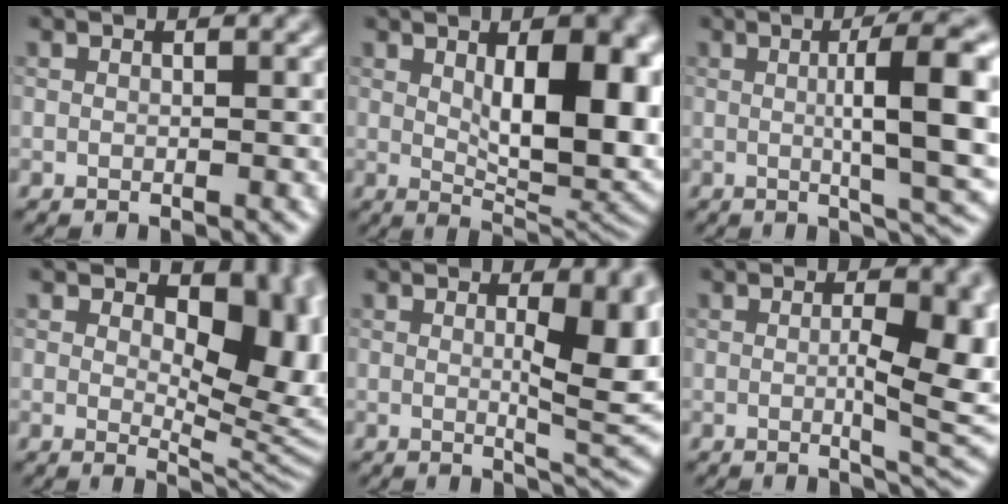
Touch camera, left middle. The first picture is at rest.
{"total": 11.3, "force": [1.9, 4.7, 10.1], "torque": [-0.126, -0.007, 0.037]}
{"total": 9.3, "force": [0.6, 1.9, 9.1], "torque": [-0.116, 0.006, 0.010]}
{"total": 9.9, "force": [2.5, 5.4, 7.9], "torque": [-0.105, -0.015, 0.041]}
{"total": 6.7, "force": [0.7, 1.8, 6.5], "torque": [-0.082, -0.007, 0.015]}
{"total": 6.8, "force": [-0.1, 1.8, 6.6], "torque": [-0.092, -0.009, 0.002]}